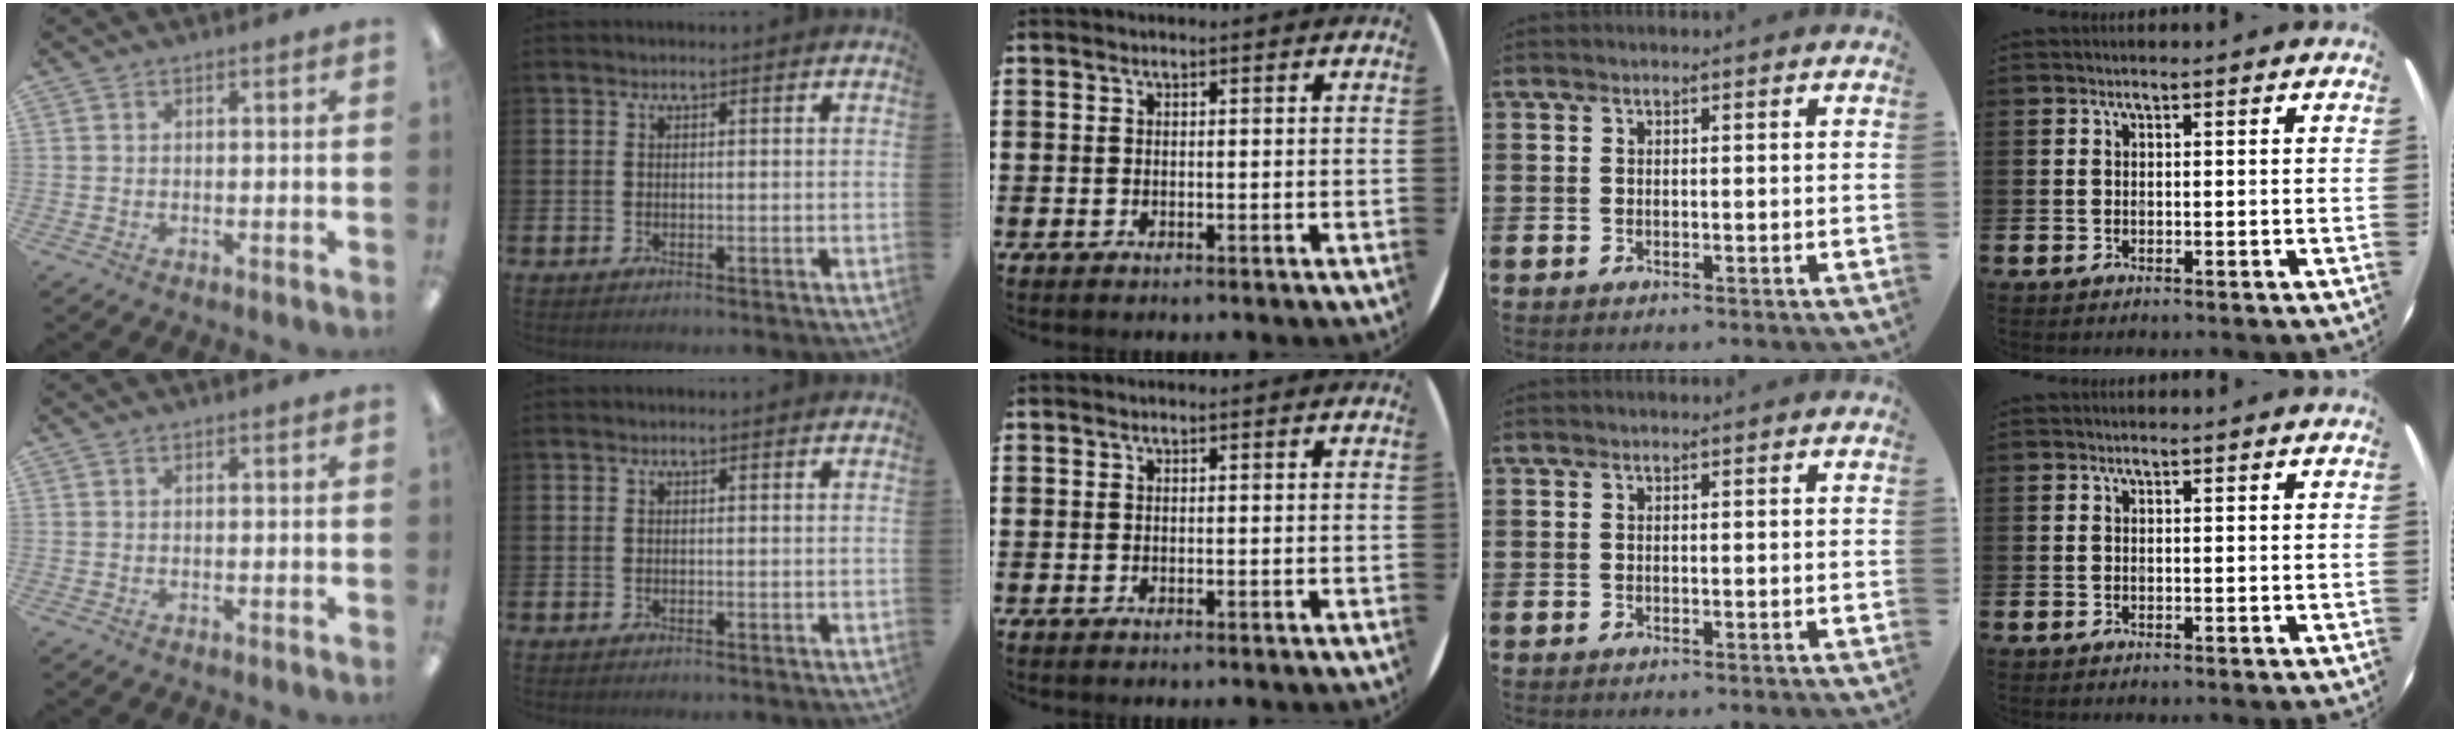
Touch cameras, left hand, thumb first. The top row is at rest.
{}